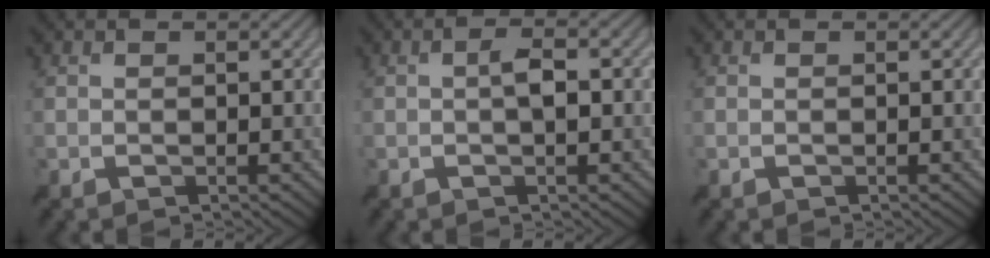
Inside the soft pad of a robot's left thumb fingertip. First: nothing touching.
{"total": 2.6, "force": [-0.2, 0.5, 2.5], "torque": [-0.050, 0.009, -0.008]}
{"total": 0.0}